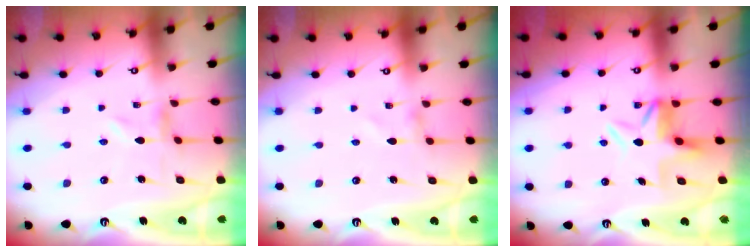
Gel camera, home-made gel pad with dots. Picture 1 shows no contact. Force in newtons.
{"total": 1.0, "press": 1.0, "slide": 0.1}
{"total": 5.5, "press": 5.3, "slide": 1.6}